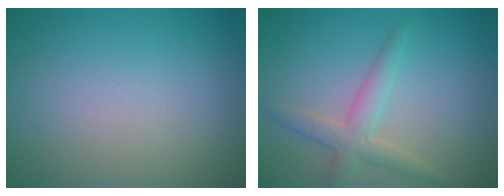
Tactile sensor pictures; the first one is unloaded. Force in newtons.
{"total": 2.8, "press": 2.8, "slide": 0.1}